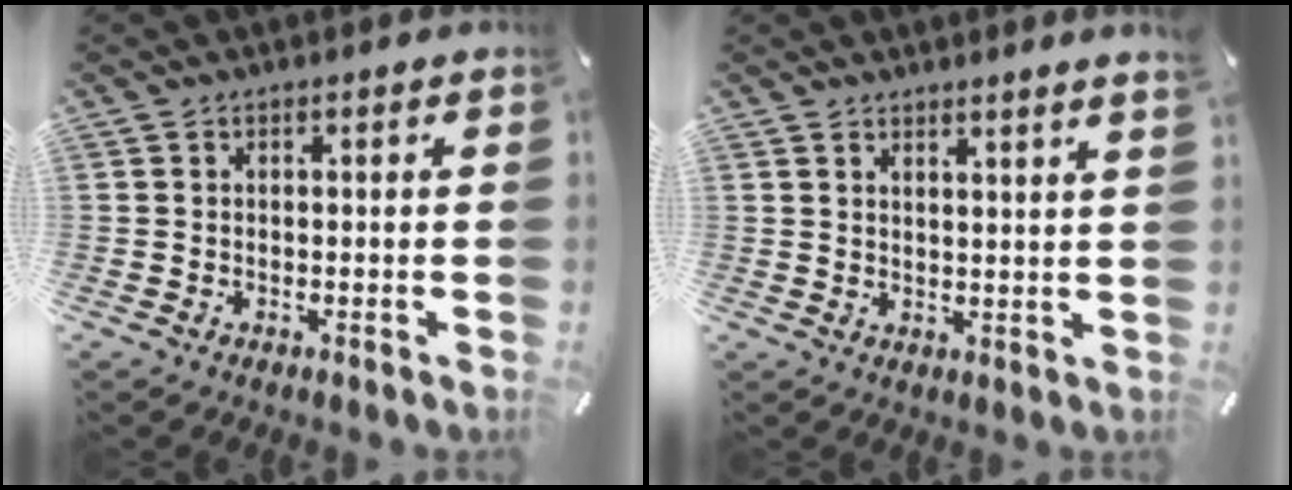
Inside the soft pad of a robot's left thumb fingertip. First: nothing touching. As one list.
[{"total": 2.7, "force": [2.5, -0.8, 0.7], "torque": [-0.016, -0.017, 0.046]}]